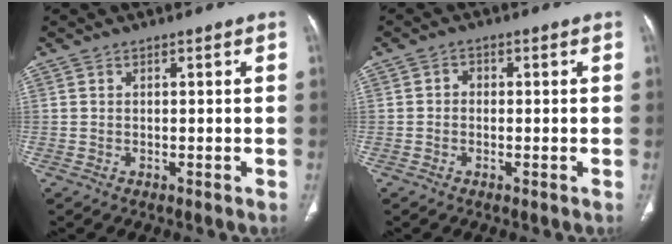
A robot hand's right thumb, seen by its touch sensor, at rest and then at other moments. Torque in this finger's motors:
{"motor_torque": [-0.11, 0.04, -0.08, 0.12, 0.01]}